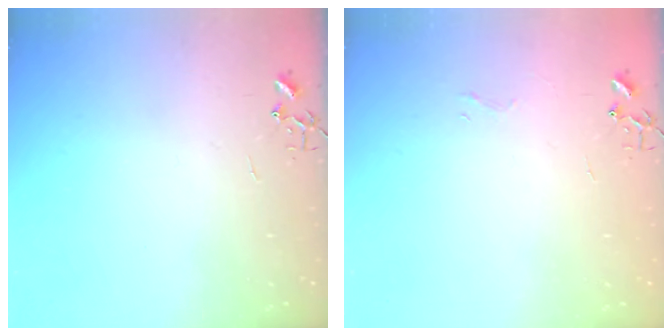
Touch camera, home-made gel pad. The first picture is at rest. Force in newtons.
{"total": 3.3, "press": 3.3, "slide": 0.3}